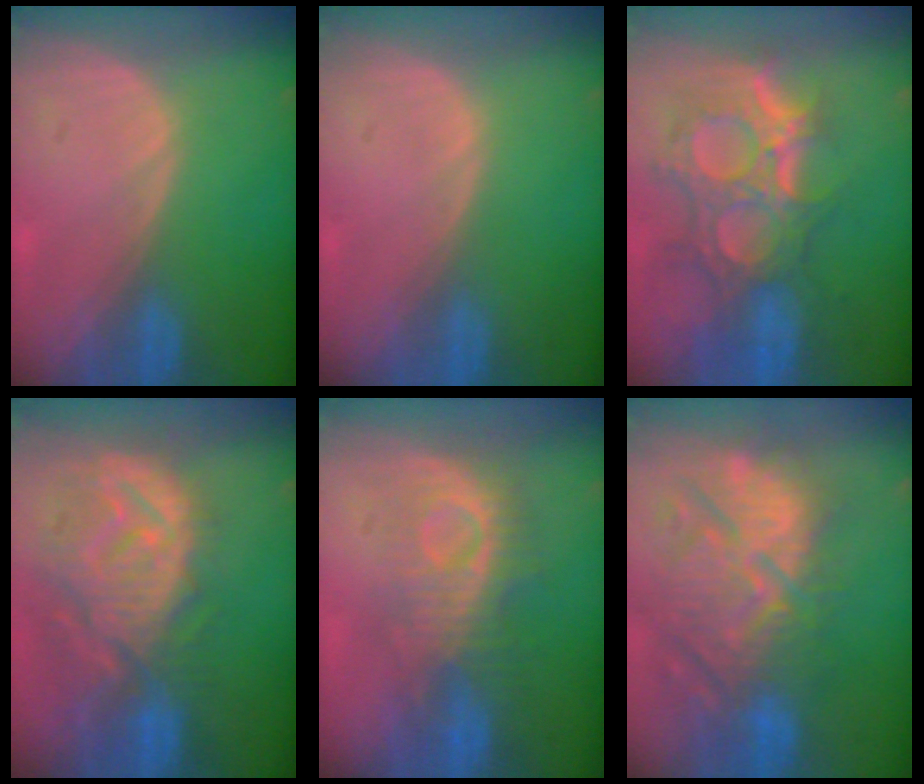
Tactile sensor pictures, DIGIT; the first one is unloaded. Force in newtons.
{"total": 0.0}
{"total": 12.1, "press": 10.8, "slide": 5.4}
{"total": 12.3, "press": 11.0, "slide": 5.3}
{"total": 8.7, "press": 8.5, "slide": 2.0}
{"total": 13.0, "press": 12.2, "slide": 4.3}